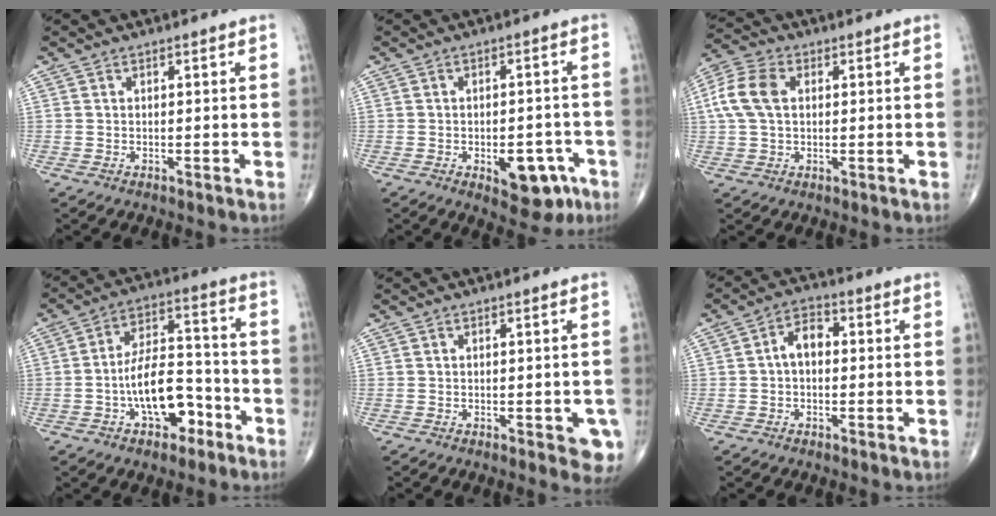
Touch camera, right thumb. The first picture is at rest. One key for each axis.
{"total": 9.0, "fx": -3.7, "fy": 4.9, "fz": 6.6, "tx": -0.058, "ty": 0.020, "tz": -0.038}
{"total": 8.9, "fx": 1.5, "fy": 5.9, "fz": 6.6, "tx": -0.149, "ty": 0.019, "tz": 0.026}
{"total": 12.8, "fx": -5.0, "fy": 6.9, "fz": 9.5, "tx": -0.137, "ty": 0.052, "tz": -0.083}
{"total": 4.9, "fx": -1.8, "fy": 2.0, "fz": 4.1, "tx": -0.025, "ty": -0.004, "tz": -0.020}
{"total": 5.2, "fx": -0.1, "fy": 3.4, "fz": 3.9, "tx": -0.056, "ty": 0.021, "tz": -0.011}